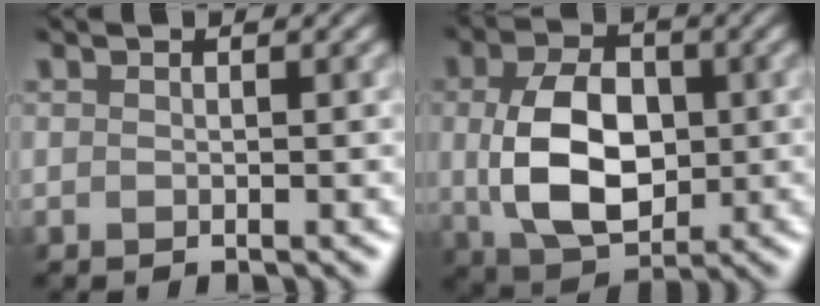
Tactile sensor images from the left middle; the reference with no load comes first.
{"total": 7.7, "force": [0.3, 5.0, 5.8], "torque": [-0.130, -0.003, 0.012]}